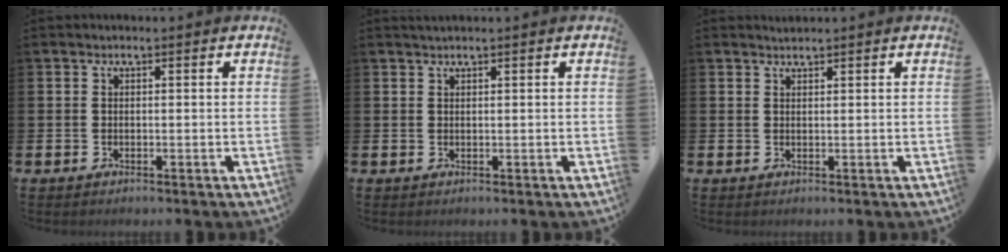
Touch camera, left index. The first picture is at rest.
{"total": 0.7, "force": [0.6, -0.1, 0.2], "torque": [-0.002, 0.001, 0.011]}
{"total": 1.0, "force": [1.0, 0.0, -0.1], "torque": [0.002, 0.001, 0.019]}